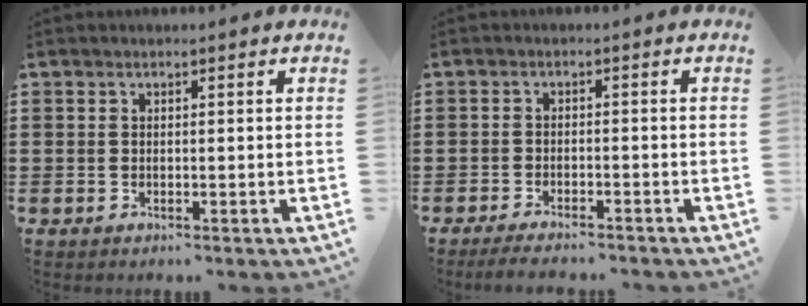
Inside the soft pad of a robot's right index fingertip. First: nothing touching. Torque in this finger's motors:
{"motor_torque": [1.60, 0.54, 0.08, 0.06]}